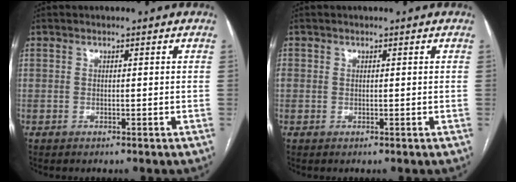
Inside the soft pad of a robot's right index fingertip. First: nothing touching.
{"total": 0.6, "force": [0.1, 0.6, 0.2], "torque": [0.002, 0.007, 0.002]}